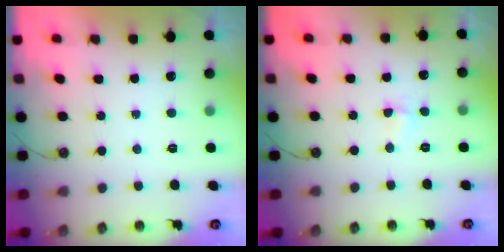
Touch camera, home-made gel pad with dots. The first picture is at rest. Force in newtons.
{"total": 2.3, "press": 2.2, "slide": 0.5}